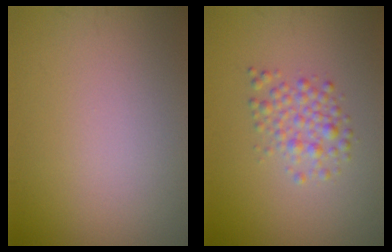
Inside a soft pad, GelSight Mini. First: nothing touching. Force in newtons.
{"total": 2.5, "press": 2.5, "slide": 0.0}